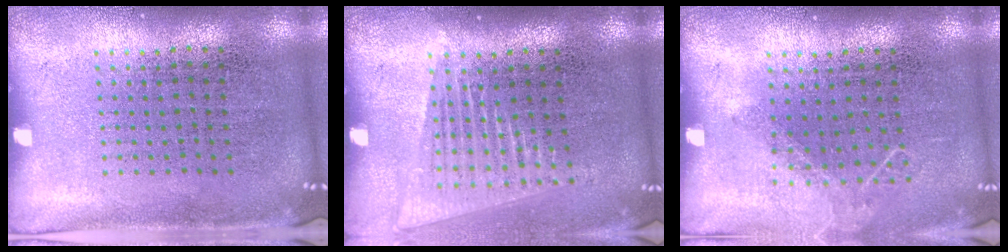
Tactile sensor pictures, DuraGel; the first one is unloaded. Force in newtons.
{"total": 1.4, "press": 1.3, "slide": 0.6}
{"total": 0.9, "press": 0.9, "slide": 0.1}